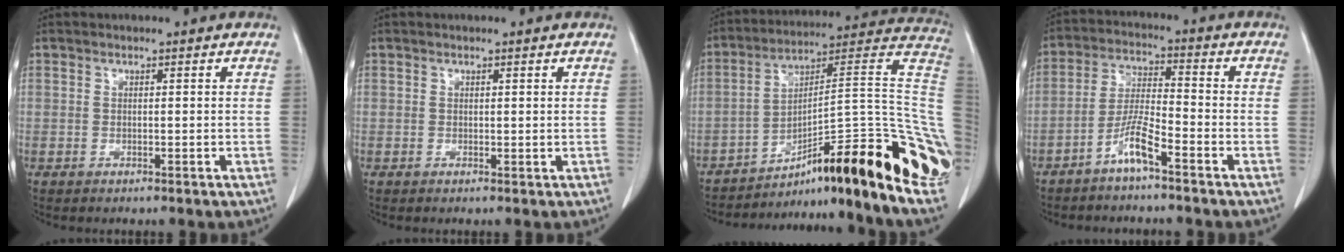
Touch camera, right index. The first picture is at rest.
{"total": 0.0}
{"total": 30.3, "force": [-16.2, 3.2, 25.4], "torque": [-0.244, 0.018, -0.239]}
{"total": 6.1, "force": [-4.2, 0.5, 4.5], "torque": [-0.095, 0.003, -0.085]}